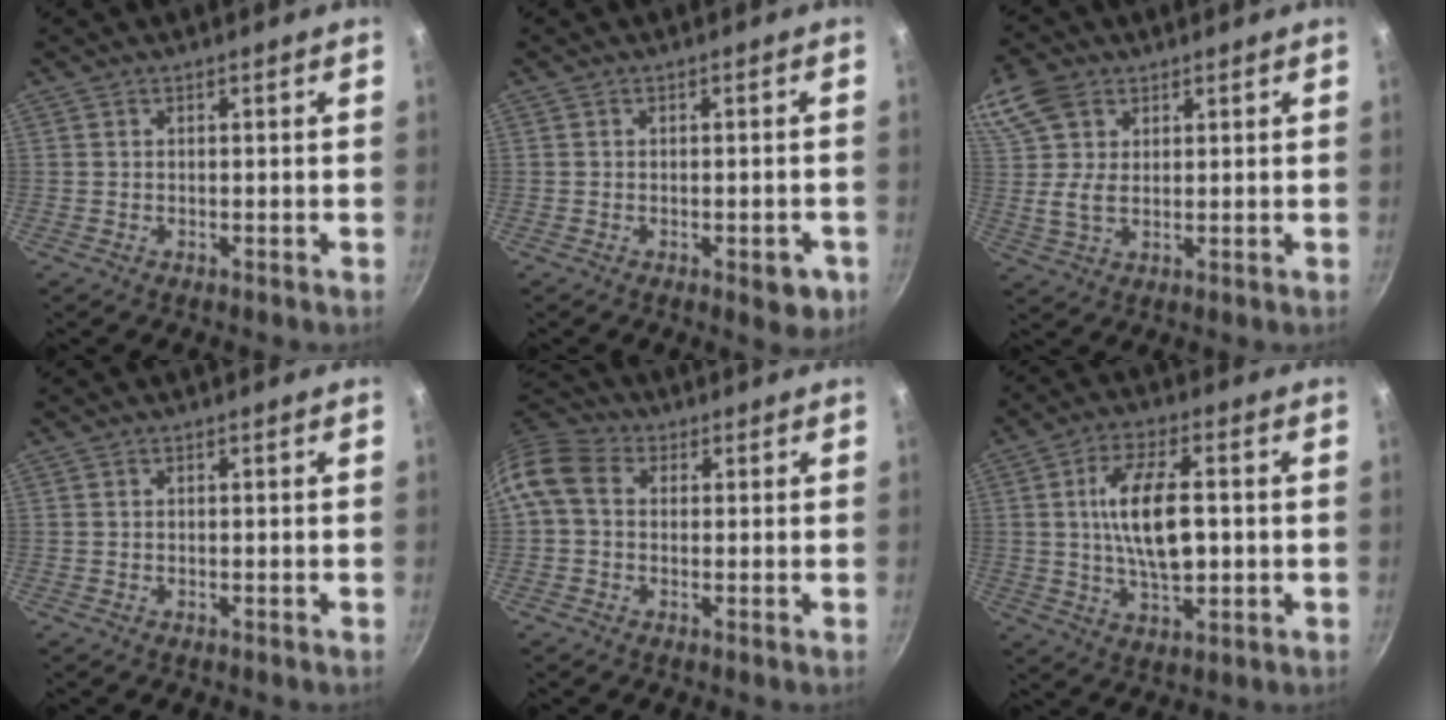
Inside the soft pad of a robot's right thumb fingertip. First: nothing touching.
{"total": 4.7, "force": [-1.9, 2.2, 3.7], "torque": [-0.027, 0.008, -0.020]}
{"total": 9.8, "force": [4.2, 6.6, 5.9], "torque": [-0.111, -0.002, 0.075]}
{"total": 0.0}
{"total": 8.9, "force": [1.0, 6.9, 5.5], "torque": [-0.105, 0.022, 0.001]}
{"total": 12.6, "force": [0.5, 5.7, 11.2], "torque": [-0.195, 0.011, 0.011]}